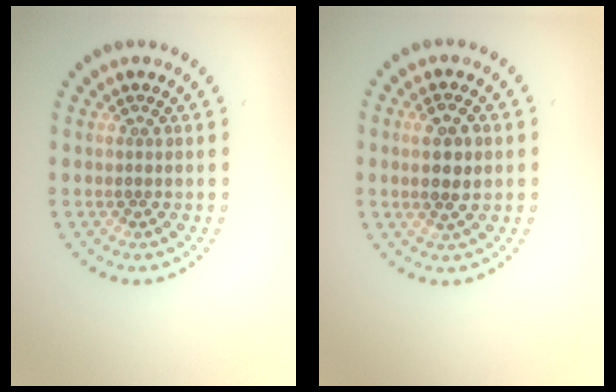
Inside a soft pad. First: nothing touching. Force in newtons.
{"total": 2.8, "press": 2.7, "slide": 0.7}